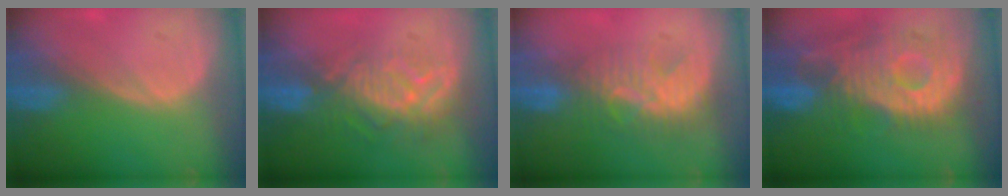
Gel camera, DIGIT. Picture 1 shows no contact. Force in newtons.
{"total": 9.5, "press": 8.2, "slide": 4.7}
{"total": 7.8, "press": 7.2, "slide": 2.8}
{"total": 12.5, "press": 11.0, "slide": 5.9}